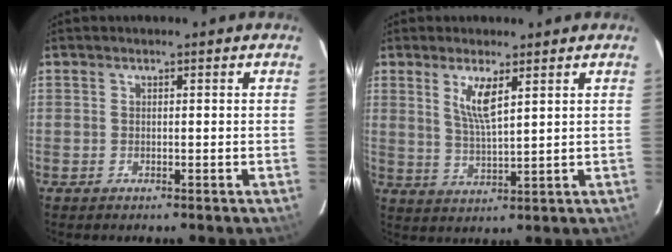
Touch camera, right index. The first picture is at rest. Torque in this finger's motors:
{"motor_torque": [0.81, 0.53, 0.42, 0.09]}